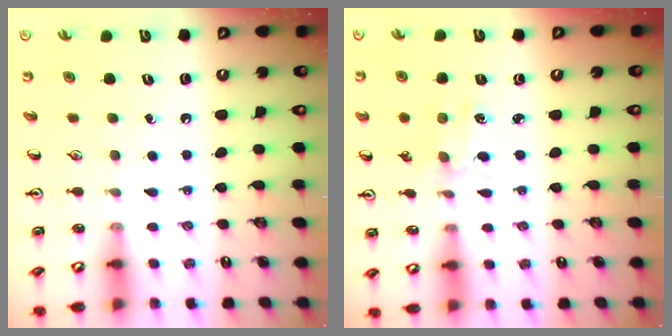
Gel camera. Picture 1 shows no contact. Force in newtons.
{"total": 0.0}